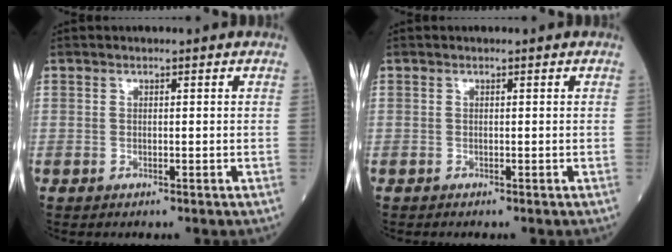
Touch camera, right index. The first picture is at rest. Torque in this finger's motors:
{"motor_torque": [0.00, 0.00, 0.00, -0.02]}